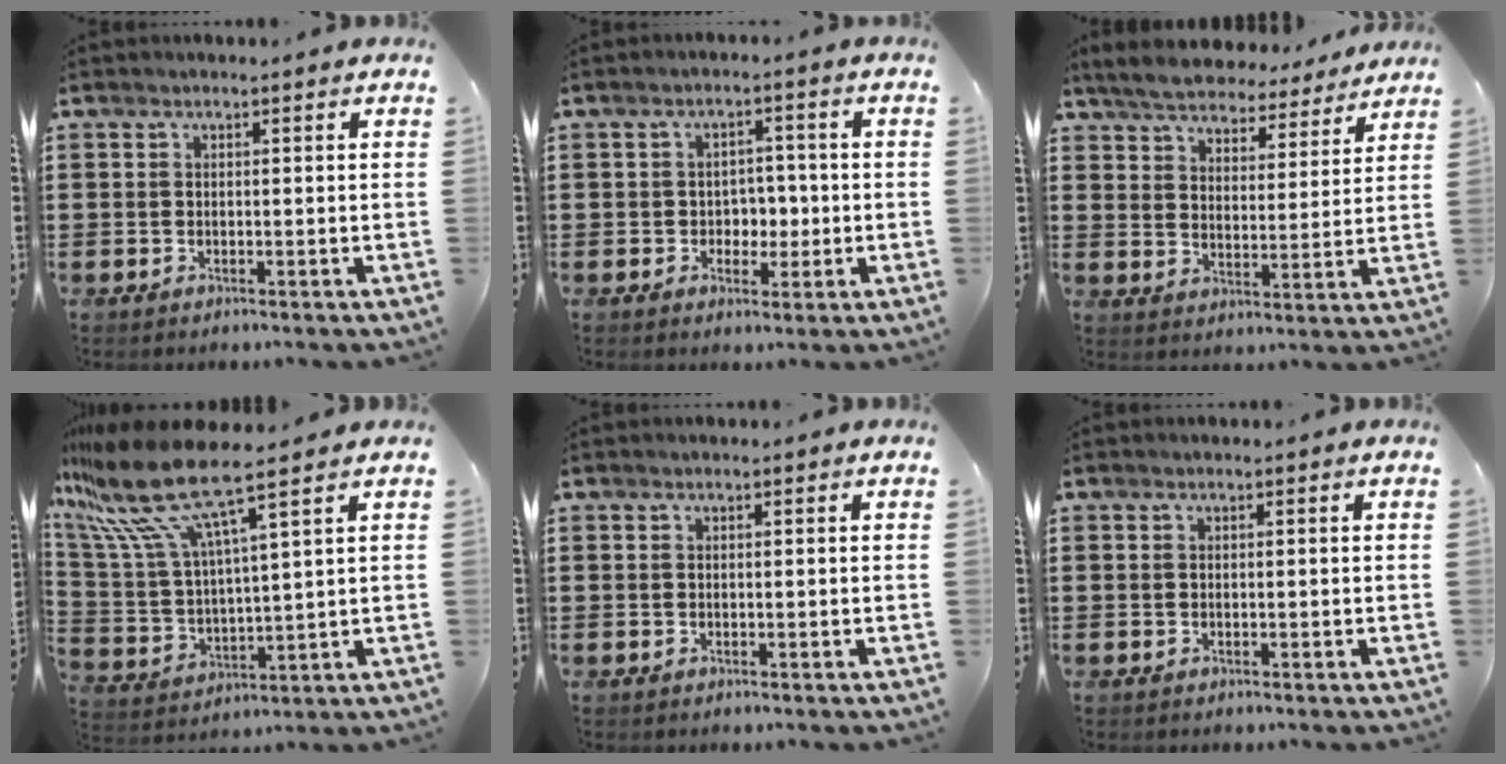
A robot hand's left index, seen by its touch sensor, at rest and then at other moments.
{"total": 3.6, "force": [-0.4, 3.1, 1.8], "torque": [-0.039, 0.007, -0.015]}
{"total": 6.1, "force": [6.0, 0.8, 1.0], "torque": [-0.049, -0.033, 0.105]}
{"total": 12.8, "force": [8.7, 2.3, 9.1], "torque": [-0.234, -0.050, 0.139]}
{"total": 0.0}
{"total": 0.0}